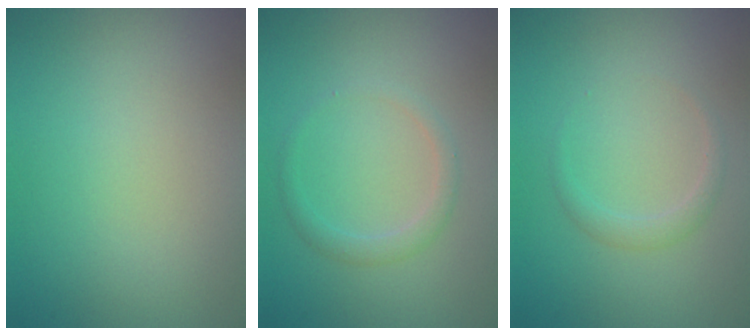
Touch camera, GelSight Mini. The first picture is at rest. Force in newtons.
{"total": 1.5, "press": 1.5, "slide": 0.1}
{"total": 1.2, "press": 1.2, "slide": 0.1}